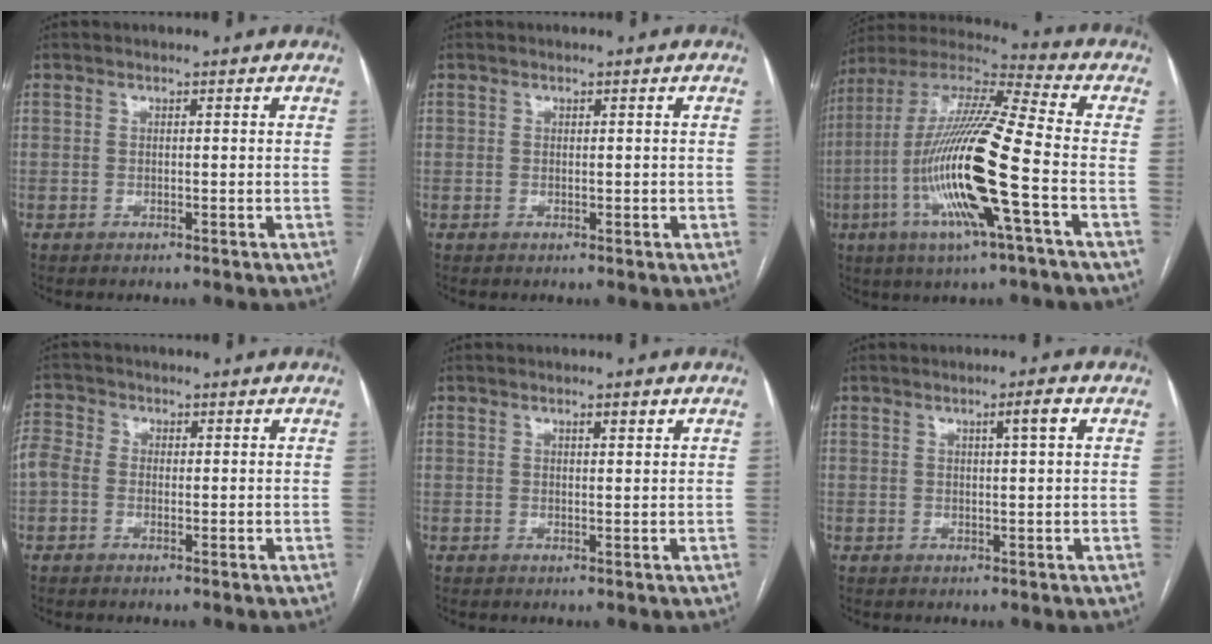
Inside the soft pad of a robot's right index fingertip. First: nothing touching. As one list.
[{"total": 0.8, "force": [0.0, 0.6, 0.6], "torque": [-0.008, 0.004, 0.002]}, {"total": 19.9, "force": [-5.3, 0.9, 19.1], "torque": [-0.391, -0.012, -0.107]}, {"total": 4.6, "force": [-0.3, 3.9, 2.5], "torque": [-0.068, 0.021, -0.011]}, {"total": 1.2, "force": [0.7, -0.1, 0.9], "torque": [-0.015, -0.001, 0.011]}, {"total": 2.4, "force": [0.9, -0.3, 2.2], "torque": [-0.037, 0.002, 0.014]}]